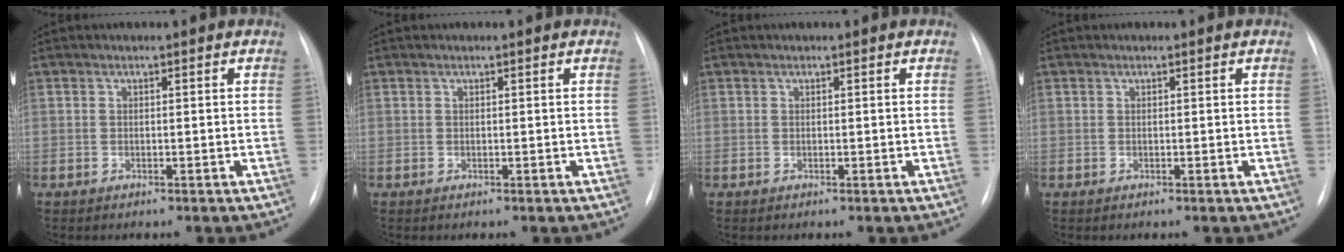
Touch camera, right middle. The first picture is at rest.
{"total": 0.0}
{"total": 0.0}
{"total": 0.0}